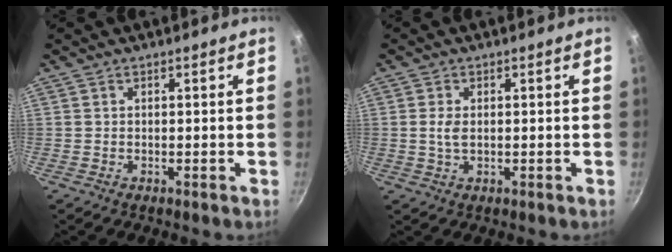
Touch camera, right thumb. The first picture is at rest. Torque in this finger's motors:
{"motor_torque": [-0.22, 0.18, 0.13, 0.67, -0.04]}